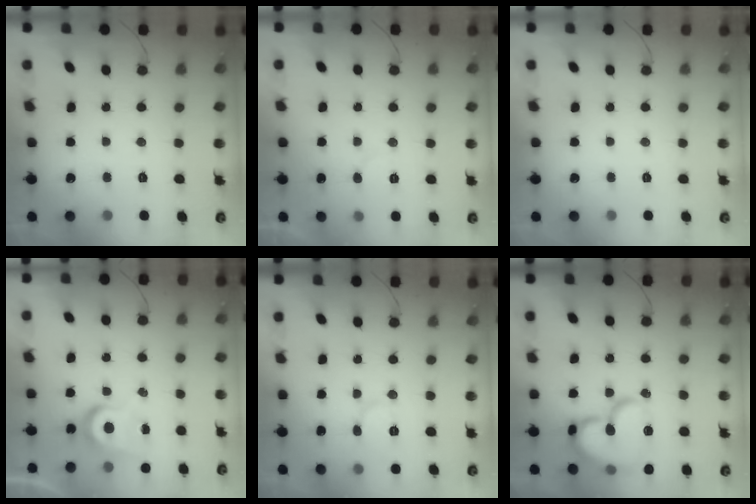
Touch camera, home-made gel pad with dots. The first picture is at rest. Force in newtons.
{"total": 5.1, "press": 5.1, "slide": 0.3}
{"total": 0.0}
{"total": 6.8, "press": 6.8, "slide": 0.6}
{"total": 6.9, "press": 6.9, "slide": 0.4}
{"total": 17.7, "press": 17.6, "slide": 2.0}